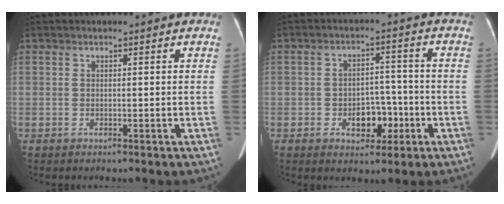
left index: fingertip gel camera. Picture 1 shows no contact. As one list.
[{"total": 5.7, "force": [-2.2, 3.7, 3.8], "torque": [-0.056, 0.015, -0.028]}]